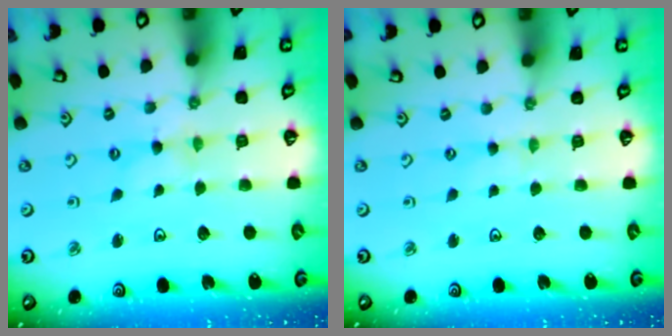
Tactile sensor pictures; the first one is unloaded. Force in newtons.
{"total": 0.5, "press": 0.5, "slide": 0.1}